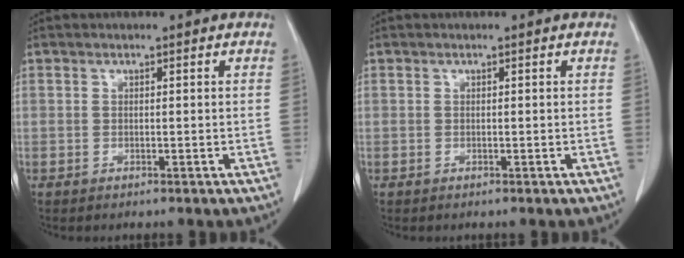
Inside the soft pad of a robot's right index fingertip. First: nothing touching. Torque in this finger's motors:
{"motor_torque": [0.01, 0.00, 0.00, 0.00]}